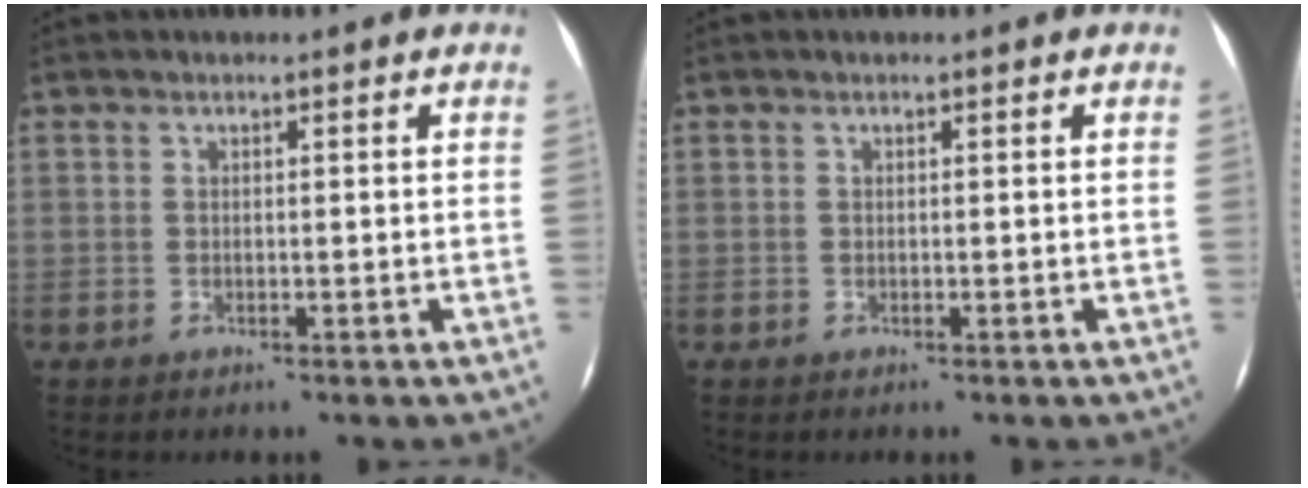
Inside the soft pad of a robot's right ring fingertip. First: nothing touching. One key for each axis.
{"total": 0.0}